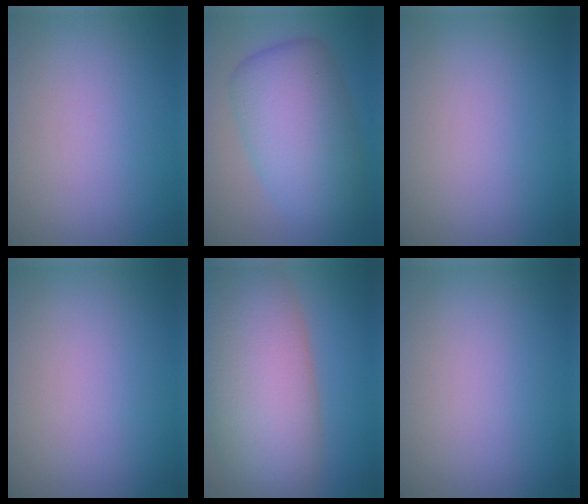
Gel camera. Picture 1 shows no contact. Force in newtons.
{"total": 8.8, "press": 8.8, "slide": 0.2}
{"total": 0.0}
{"total": 0.0}
{"total": 12.9, "press": 12.9, "slide": 0.8}
{"total": 0.0}